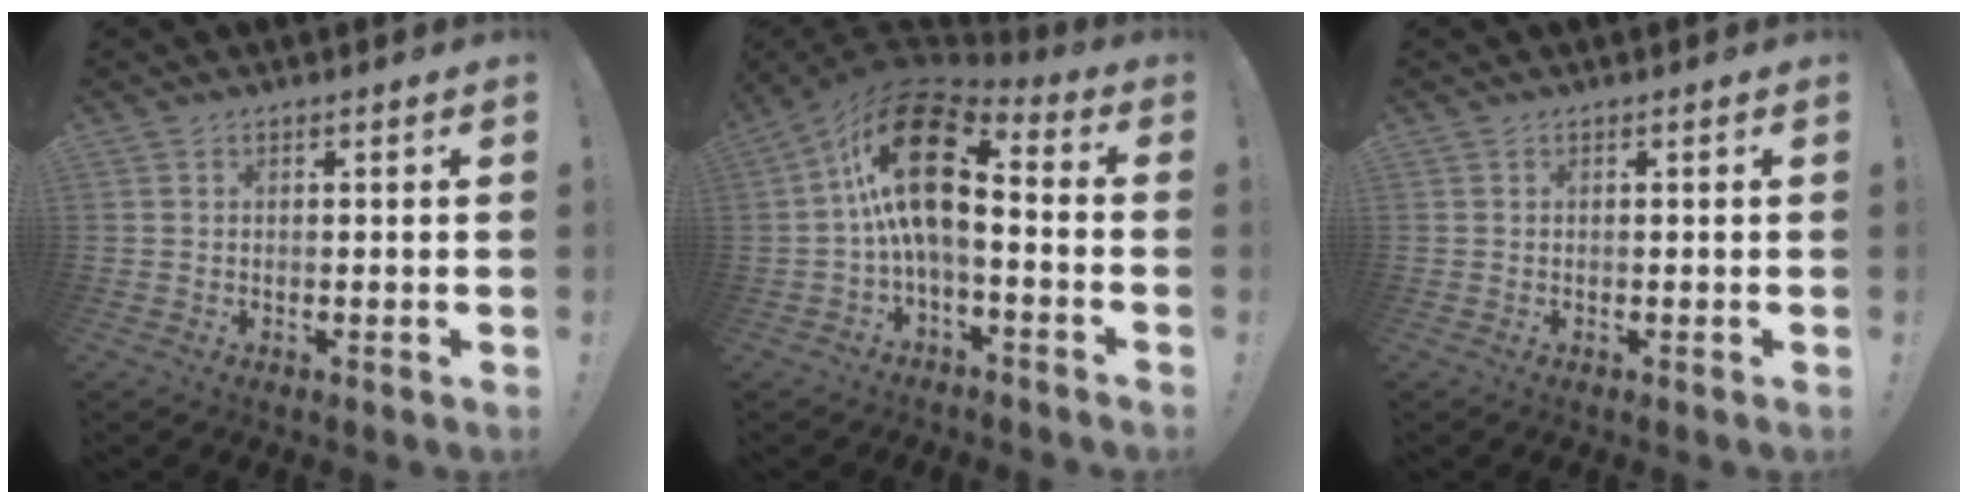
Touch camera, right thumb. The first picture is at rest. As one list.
[{"total": 19.9, "force": [3.1, 9.3, 17.3], "torque": [-0.320, -0.008, 0.058]}, {"total": 0.0}]